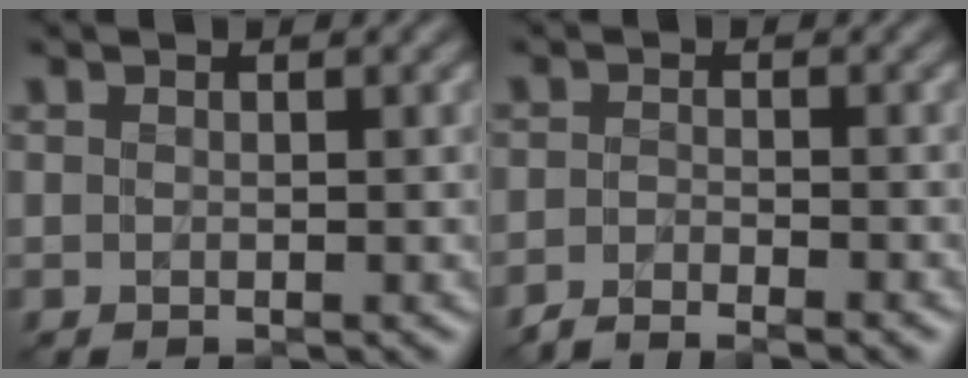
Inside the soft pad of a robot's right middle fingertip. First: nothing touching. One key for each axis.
{"total": 2.7, "fx": -2.5, "fy": 0.2, "fz": 0.9, "tx": -0.010, "ty": -0.010, "tz": -0.052}